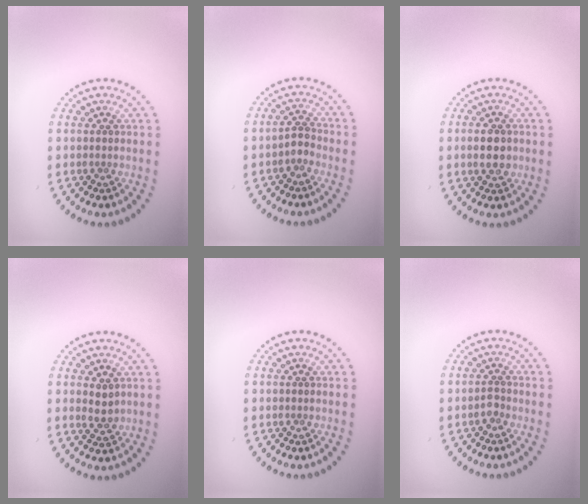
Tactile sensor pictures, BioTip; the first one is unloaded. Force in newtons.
{"total": 1.2, "press": 0.9, "slide": 0.8}
{"total": 2.9, "press": 2.9, "slide": 0.1}
{"total": 1.6, "press": 1.5, "slide": 0.5}
{"total": 0.0}
{"total": 0.9, "press": 0.7, "slide": 0.6}